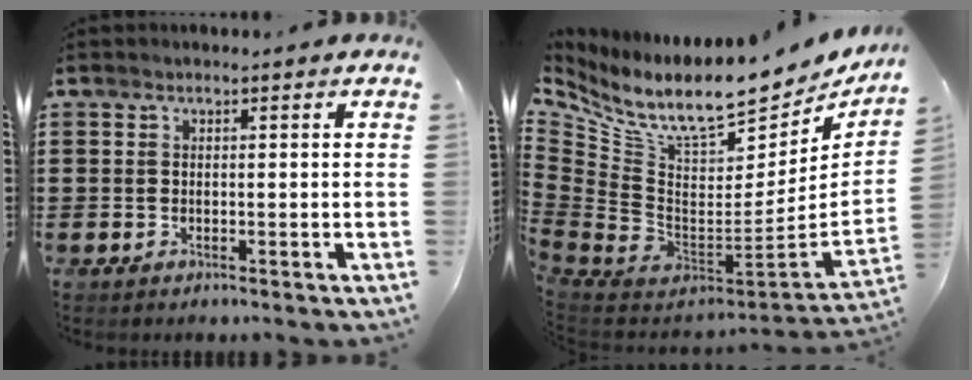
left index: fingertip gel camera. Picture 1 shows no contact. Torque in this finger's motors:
{"motor_torque": [1.10, -1.04, 0.43, 0.07]}